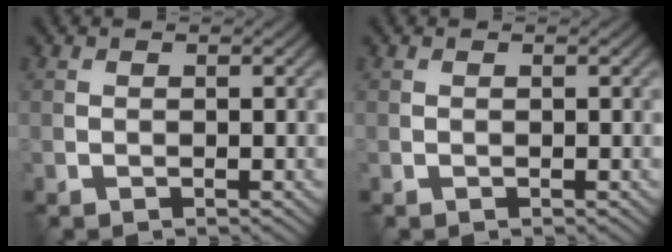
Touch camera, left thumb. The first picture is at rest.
{"total": 0.0}